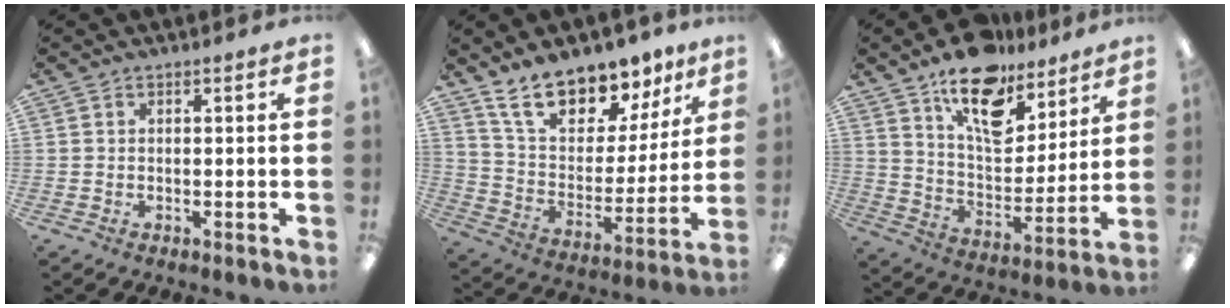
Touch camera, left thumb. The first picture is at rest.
{"total": 17.2, "force": [13.8, 7.5, 7.1], "torque": [-0.136, -0.090, 0.247]}
{"total": 16.4, "force": [12.1, 8.0, 7.5], "torque": [-0.118, -0.077, 0.215]}